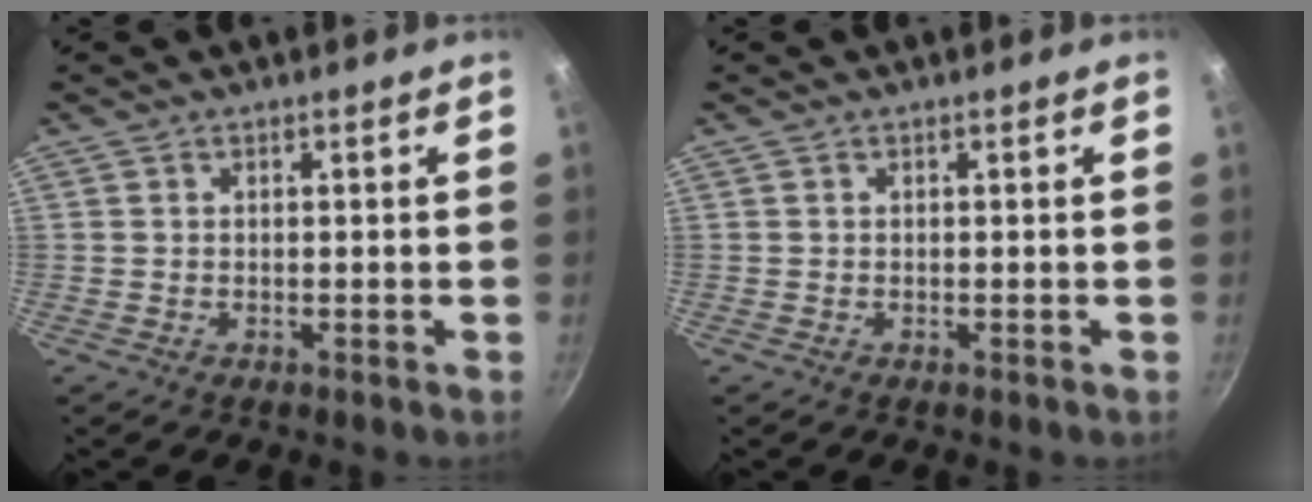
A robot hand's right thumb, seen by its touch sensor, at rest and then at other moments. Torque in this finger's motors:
{"motor_torque": [0.01, 0.01, 0.00, 0.00, 0.00]}